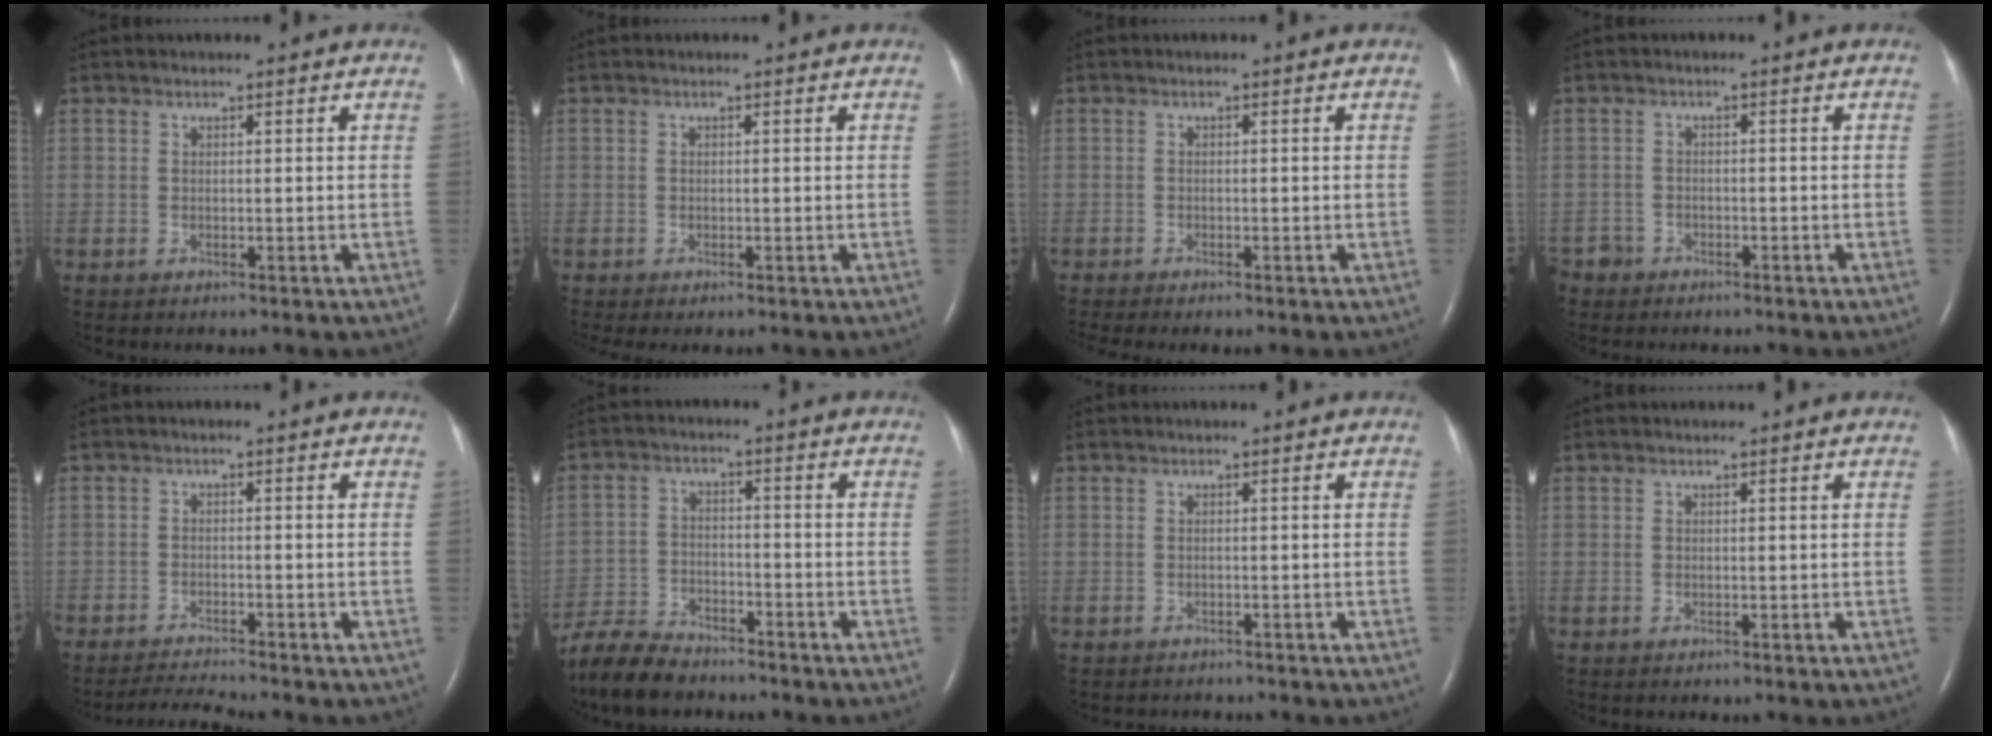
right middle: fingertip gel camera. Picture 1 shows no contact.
{"total": 0.8, "force": [-0.6, 0.0, 0.6], "torque": [-0.010, -0.005, -0.011]}
{"total": 2.8, "force": [-2.4, 0.1, 1.5], "torque": [-0.022, -0.007, -0.034]}
{"total": 2.7, "force": [-2.2, 1.5, -0.4], "torque": [-0.002, 0.005, -0.042]}
{"total": 3.8, "force": [-3.6, -1.0, 0.7], "torque": [-0.019, -0.022, -0.065]}
{"total": 9.5, "force": [-8.5, 2.5, 3.3], "torque": [-0.065, -0.016, -0.152]}
{"total": 2.0, "force": [-1.9, 0.6, 0.2], "torque": [-0.006, -0.005, -0.023]}
{"total": 0.0}